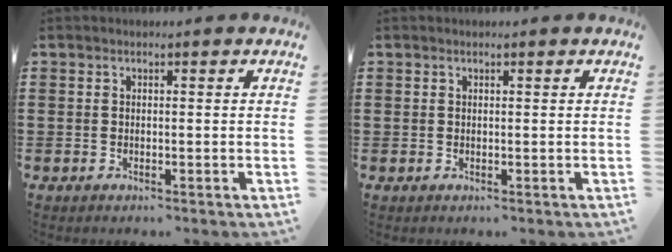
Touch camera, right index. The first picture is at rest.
{"total": 0.7, "force": [0.4, 0.5, 0.0], "torque": [-0.002, 0.002, 0.007]}